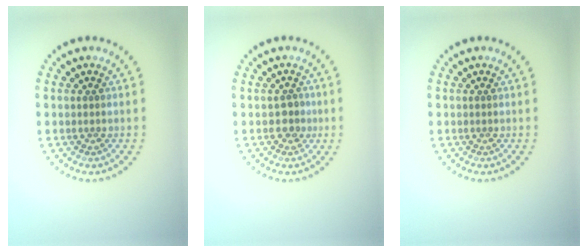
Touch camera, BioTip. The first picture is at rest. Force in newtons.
{"total": 1.5, "press": 1.2, "slide": 0.9}
{"total": 0.0}